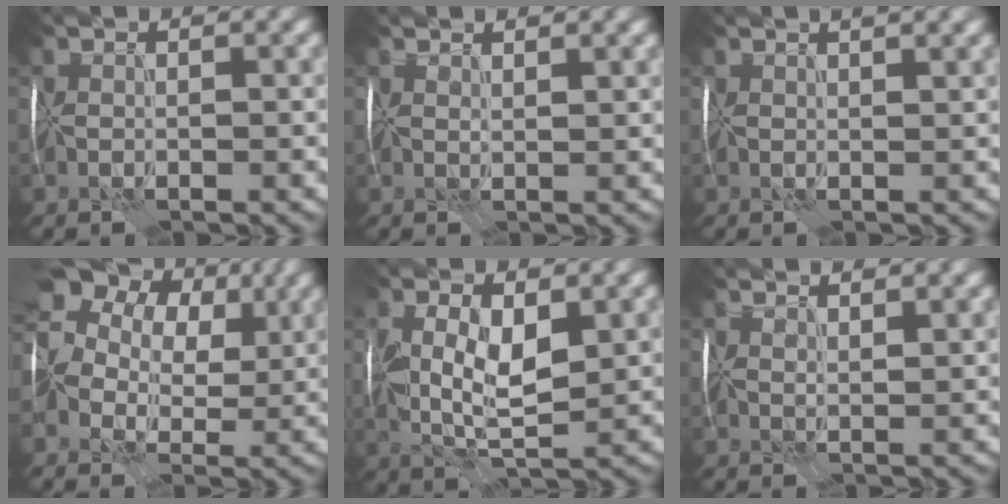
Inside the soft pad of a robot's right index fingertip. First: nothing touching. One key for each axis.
{"total": 2.6, "fx": 2.3, "fy": 0.5, "fz": 1.1, "tx": -0.013, "ty": 0.016, "tz": 0.015}
{"total": 4.9, "fx": 2.7, "fy": 2.3, "fz": 3.4, "tx": -0.016, "ty": 0.033, "tz": 0.007}
{"total": 12.0, "fx": 4.7, "fy": 8.0, "fz": 7.6, "tx": -0.169, "ty": 0.037, "tz": 0.091}
{"total": 4.5, "fx": 1.0, "fy": 2.1, "fz": 3.8, "tx": -0.102, "ty": 0.001, "tz": 0.022}
{"total": 3.7, "fx": 3.1, "fy": 1.0, "fz": 1.8, "tx": -0.016, "ty": 0.024, "tz": 0.022}